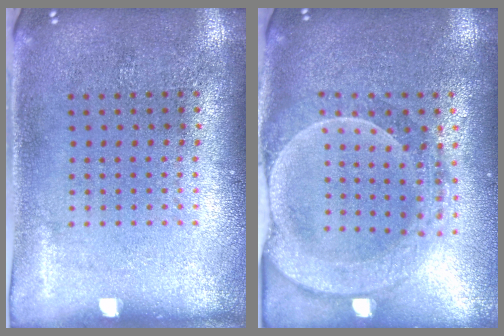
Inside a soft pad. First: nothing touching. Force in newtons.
{"total": 2.3, "press": 2.1, "slide": 0.9}